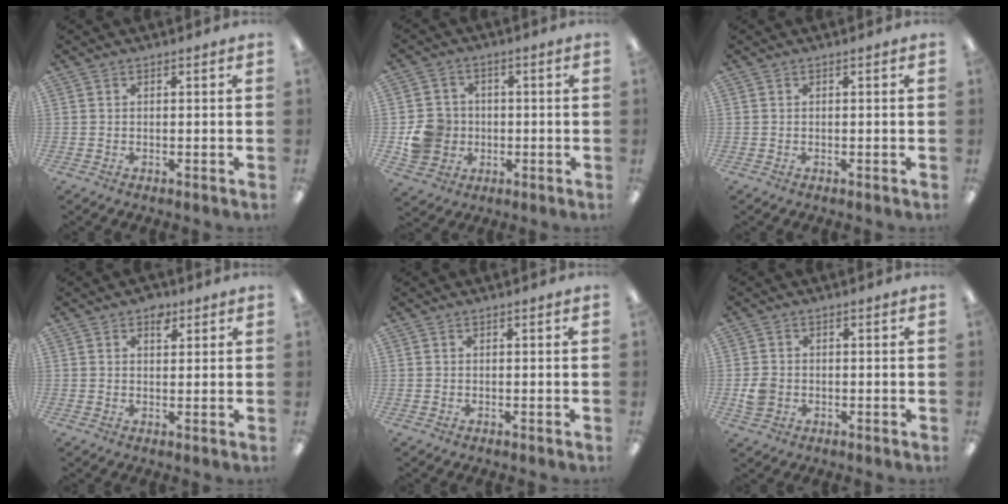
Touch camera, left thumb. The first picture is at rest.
{"total": 8.8, "force": [-1.1, 8.4, 2.7], "torque": [-0.057, 0.013, -0.014]}
{"total": 0.0}
{"total": 3.6, "force": [2.1, 2.1, 2.0], "torque": [-0.010, -0.008, 0.030]}
{"total": 0.0}
{"total": 3.6, "force": [-0.7, 3.1, 1.7], "torque": [-0.020, 0.004, -0.014]}